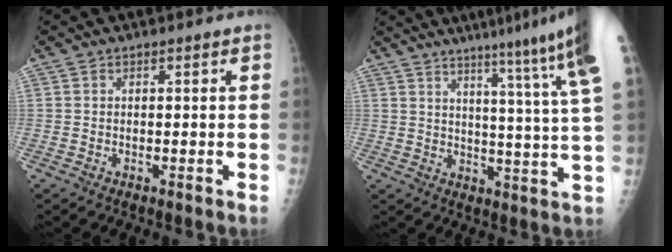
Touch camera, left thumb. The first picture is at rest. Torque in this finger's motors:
{"motor_torque": [0.80, 0.63, 1.29, -1.47, 0.11]}